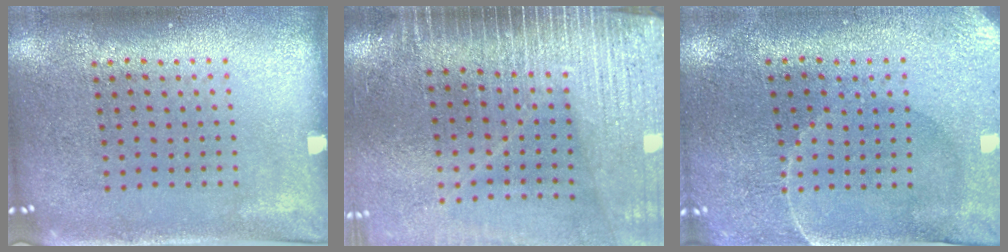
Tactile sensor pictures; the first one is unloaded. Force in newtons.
{"total": 3.8, "press": 3.3, "slide": 1.9}
{"total": 0.6, "press": 0.4, "slide": 0.5}